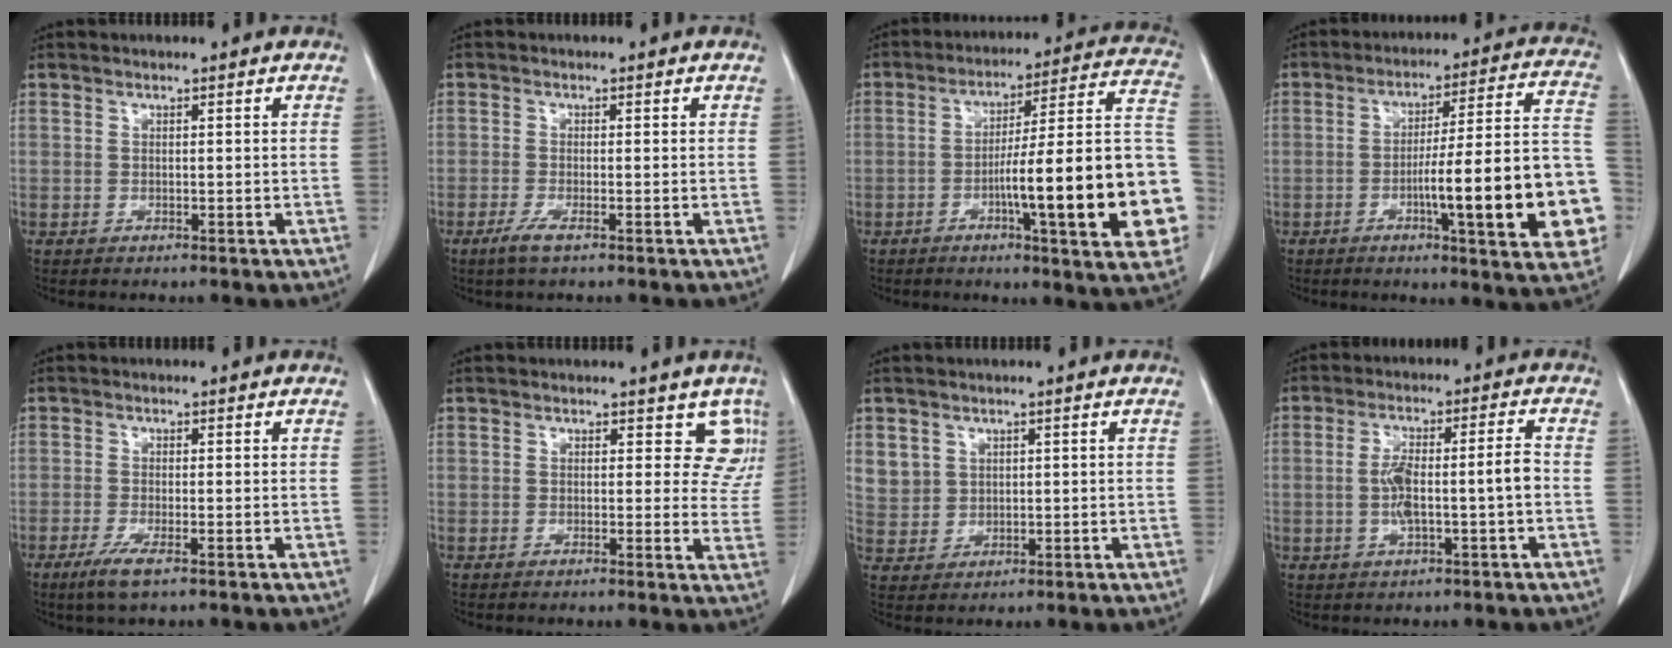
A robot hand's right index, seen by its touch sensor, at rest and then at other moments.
{"total": 2.4, "force": [-1.4, 0.2, 1.9], "torque": [-0.041, -0.006, -0.031]}
{"total": 22.6, "force": [-5.5, 1.9, 21.8], "torque": [-0.216, 0.021, -0.071]}
{"total": 20.4, "force": [-5.3, 2.0, 19.6], "torque": [-0.195, 0.023, -0.064]}
{"total": 3.5, "force": [-2.1, 0.4, 2.8], "torque": [-0.060, -0.010, -0.040]}
{"total": 5.6, "force": [3.6, 3.6, 2.4], "torque": [0.007, -0.010, 0.018]}
{"total": 5.3, "force": [2.2, 4.7, 0.8], "torque": [-0.019, 0.007, 0.055]}
{"total": 7.6, "force": [-1.1, 0.8, 7.5], "torque": [-0.142, 0.018, -0.018]}